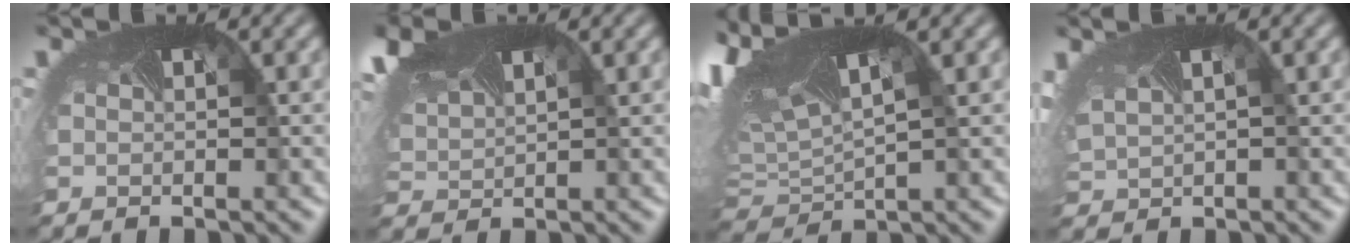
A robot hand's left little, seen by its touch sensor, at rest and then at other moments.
{"total": 5.8, "force": [3.7, 2.9, 3.3], "torque": [-0.101, 0.014, 0.072]}
{"total": 11.8, "force": [3.9, 5.6, 9.6], "torque": [-0.205, 0.020, 0.076]}
{"total": 5.3, "force": [1.7, 3.2, 3.9], "torque": [-0.114, 0.017, 0.044]}